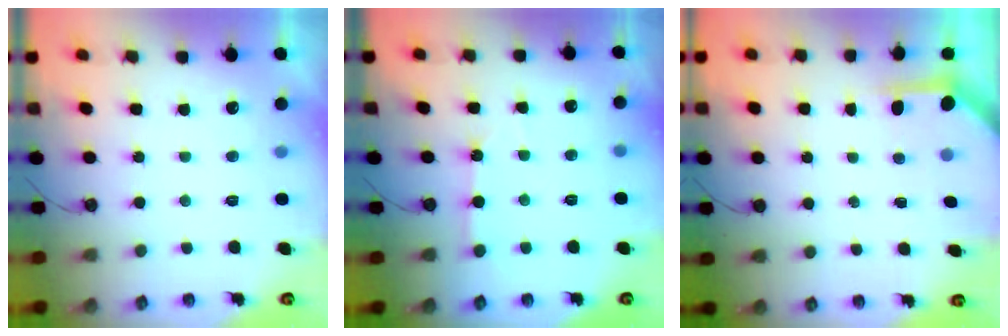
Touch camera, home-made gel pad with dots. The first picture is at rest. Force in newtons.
{"total": 2.5, "press": 2.5, "slide": 0.3}
{"total": 3.7, "press": 3.7, "slide": 0.4}